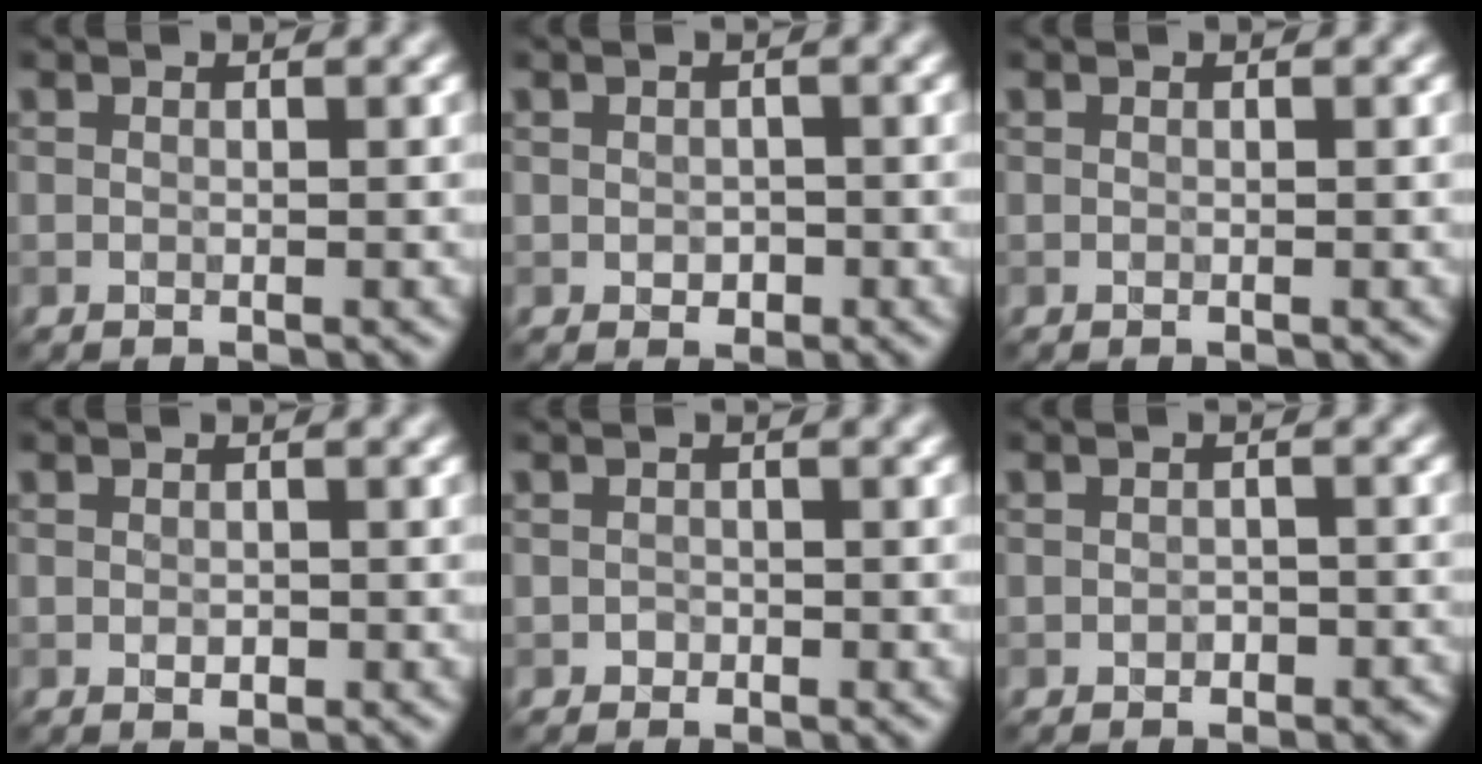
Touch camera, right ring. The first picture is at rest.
{"total": 1.0, "force": [-0.2, 0.9, 0.4], "torque": [-0.004, -0.004, -0.007]}
{"total": 0.0}
{"total": 0.7, "force": [-0.1, 0.5, 0.5], "torque": [-0.007, -0.002, -0.002]}
{"total": 0.6, "force": [-0.2, 0.5, -0.2], "torque": [0.010, -0.001, -0.005]}
{"total": 1.4, "force": [-0.8, 1.0, 0.5], "torque": [-0.003, -0.002, -0.014]}